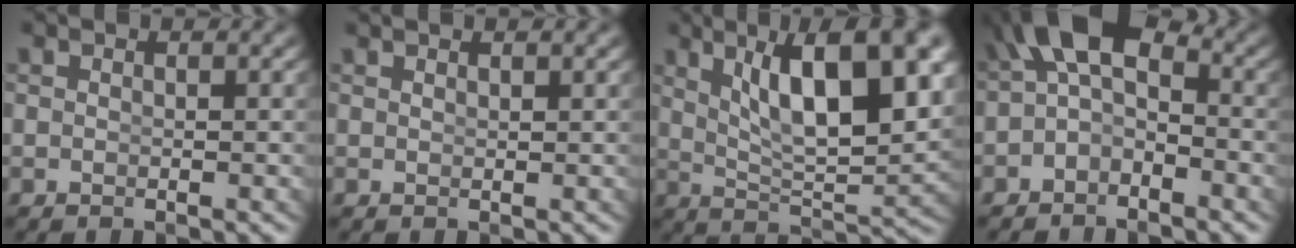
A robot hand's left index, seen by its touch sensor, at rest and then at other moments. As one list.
[{"total": 0.9, "force": [0.6, -0.6, 0.1], "torque": [0.008, -0.005, 0.016]}, {"total": 10.2, "force": [3.6, 3.2, 8.9], "torque": [-0.132, -0.001, 0.065]}, {"total": 5.3, "force": [0.7, 3.4, 4.0], "torque": [-0.067, -0.016, 0.009]}]